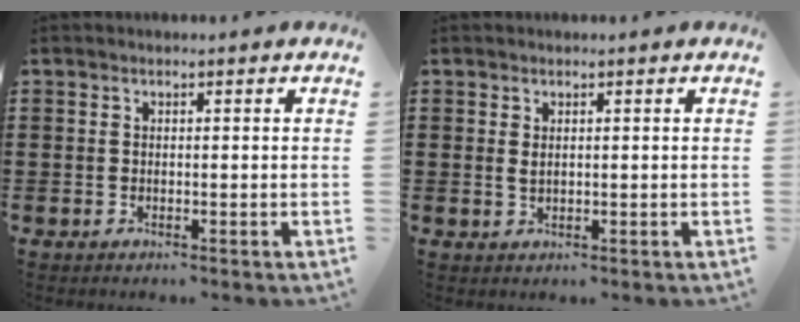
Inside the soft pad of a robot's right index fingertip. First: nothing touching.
{"total": 1.0, "force": [0.4, 0.5, 0.8], "torque": [-0.017, 0.004, 0.008]}